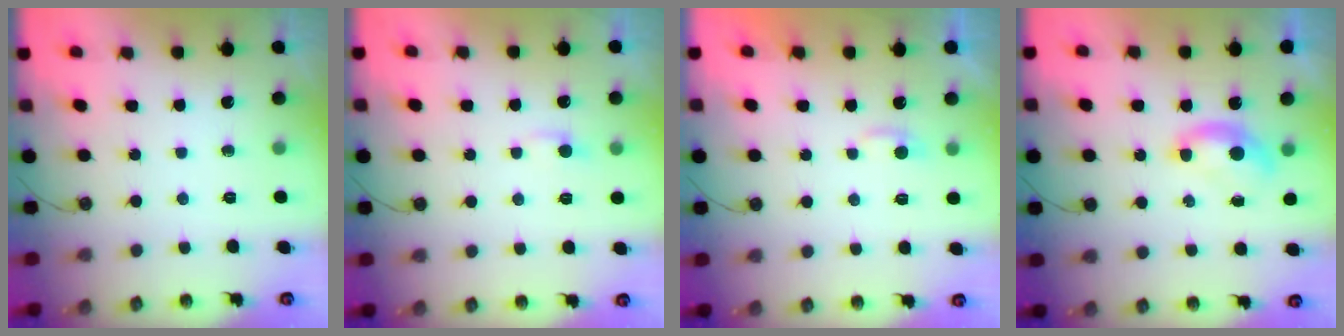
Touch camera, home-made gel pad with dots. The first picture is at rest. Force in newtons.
{"total": 1.8, "press": 1.7, "slide": 0.5}
{"total": 4.4, "press": 4.4, "slide": 0.2}
{"total": 1.2, "press": 1.1, "slide": 0.5}